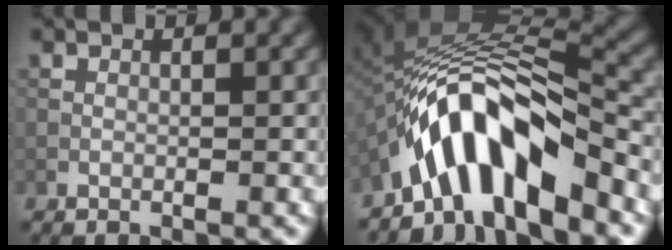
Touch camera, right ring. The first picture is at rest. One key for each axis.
{"total": 9.2, "fx": -5.4, "fy": 2.8, "fz": 6.9, "tx": -0.101, "ty": 0.016, "tz": -0.093}